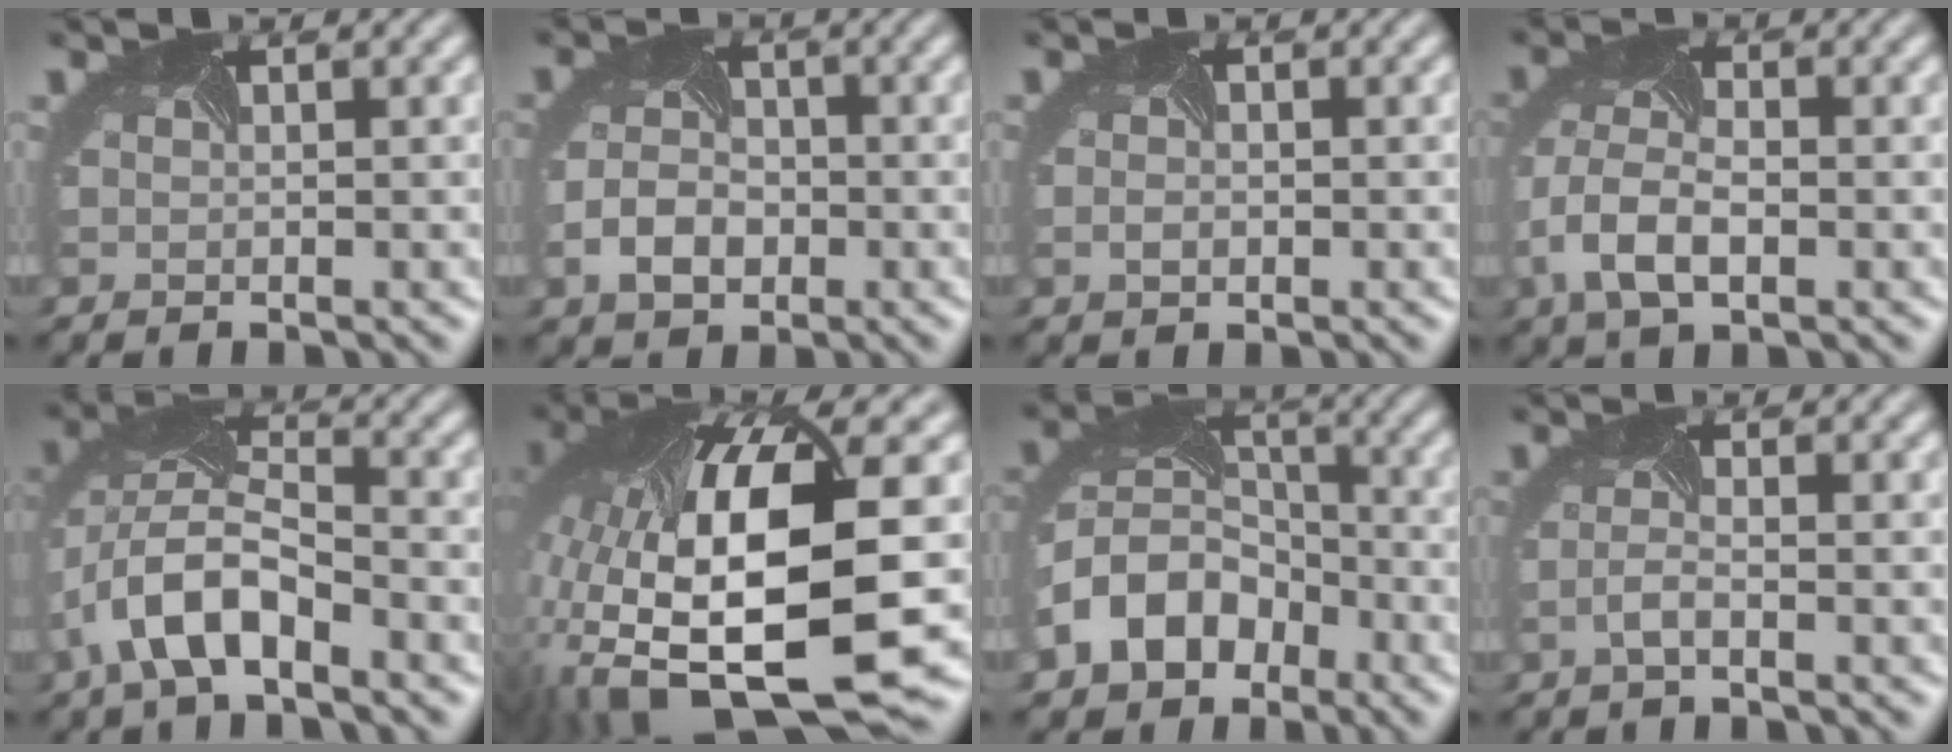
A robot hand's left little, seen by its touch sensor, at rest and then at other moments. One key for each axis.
{"total": 3.2, "fx": -1.3, "fy": 2.5, "fz": 1.4, "tx": -0.037, "ty": 0.000, "tz": -0.029}
{"total": 0.8, "fx": -0.2, "fy": 0.7, "fz": 0.2, "tx": -0.008, "ty": 0.001, "tz": -0.001}
{"total": 5.4, "fx": -1.7, "fy": 3.2, "fz": 4.0, "tx": -0.104, "ty": 0.000, "tz": -0.041}
{"total": 6.4, "fx": -3.2, "fy": 3.1, "fz": 4.6, "tx": -0.102, "ty": 0.010, "tz": -0.065}
{"total": 18.0, "fx": -2.4, "fy": 8.1, "fz": 15.9, "tx": -0.320, "ty": -0.058, "tz": -0.025}
{"total": 7.0, "fx": -3.3, "fy": 5.4, "fz": 3.2, "tx": -0.066, "ty": 0.001, "tz": -0.075}
{"total": 0.9, "fx": -0.6, "fy": 0.0, "fz": 0.6, "tx": -0.026, "ty": 0.002, "tz": -0.021}